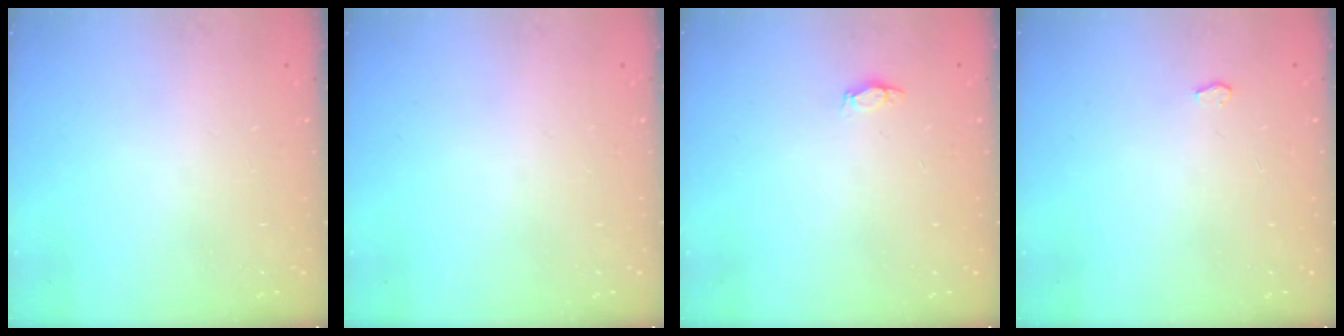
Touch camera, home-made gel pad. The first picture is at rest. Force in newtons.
{"total": 0.0}
{"total": 2.9, "press": 2.7, "slide": 1.1}
{"total": 2.1, "press": 2.1, "slide": 0.2}